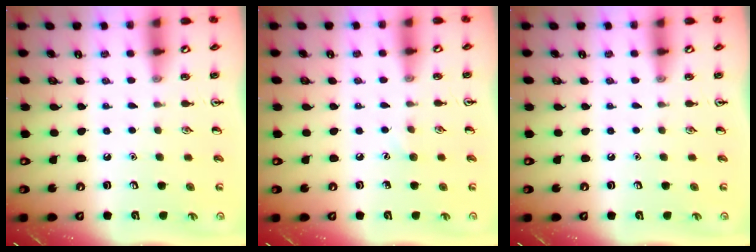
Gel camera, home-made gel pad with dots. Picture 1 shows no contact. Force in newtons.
{"total": 3.9, "press": 3.7, "slide": 1.2}
{"total": 0.0}